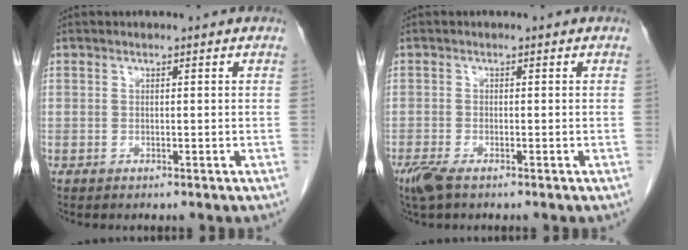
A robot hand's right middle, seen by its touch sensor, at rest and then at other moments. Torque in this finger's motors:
{"motor_torque": [0.60, -0.32, 0.20, 0.06]}